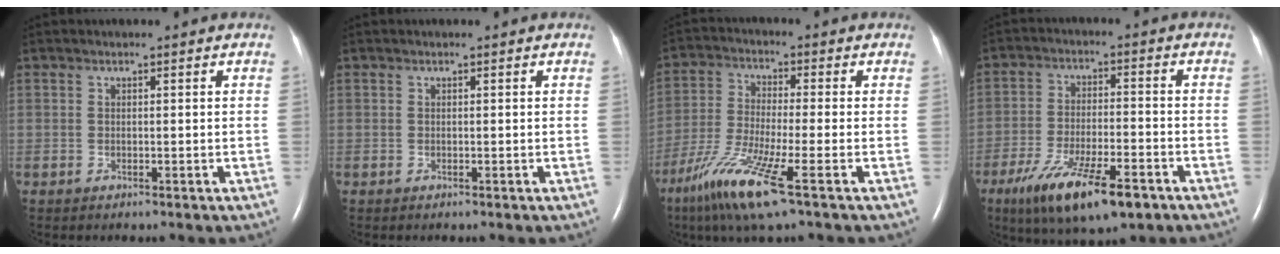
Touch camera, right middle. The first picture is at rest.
{"total": 0.0}
{"total": 11.3, "force": [-6.2, 0.1, 9.4], "torque": [-0.201, -0.033, -0.120]}
{"total": 13.4, "force": [-8.2, 3.2, 10.1], "torque": [-0.179, -0.024, -0.135]}